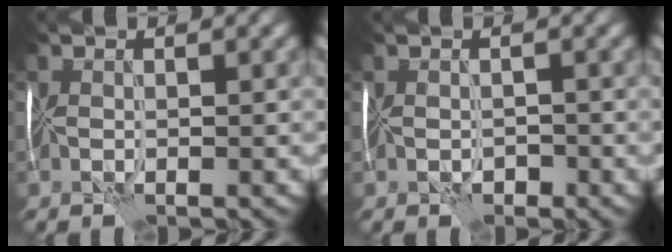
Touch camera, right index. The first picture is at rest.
{"total": 0.5, "force": [-0.4, 0.3, 0.1], "torque": [-0.002, -0.001, -0.012]}